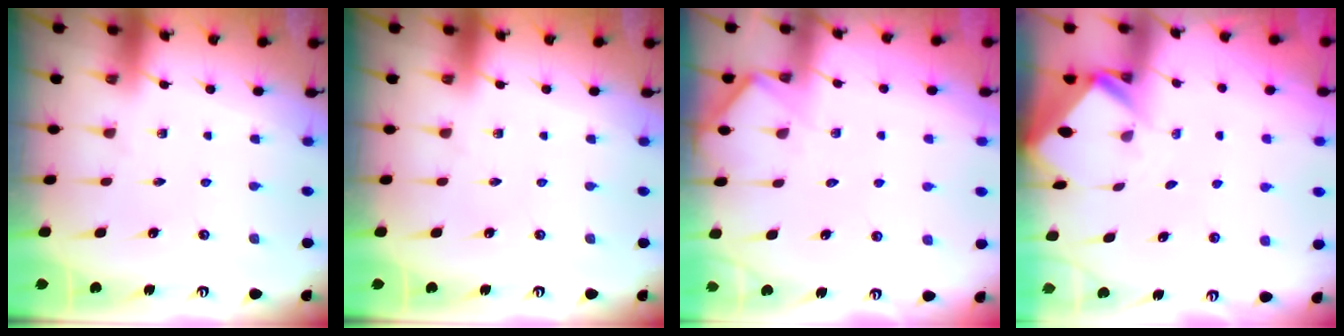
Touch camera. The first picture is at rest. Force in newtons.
{"total": 0.0}
{"total": 7.7, "press": 7.6, "slide": 0.7}
{"total": 2.7, "press": 2.7, "slide": 0.1}